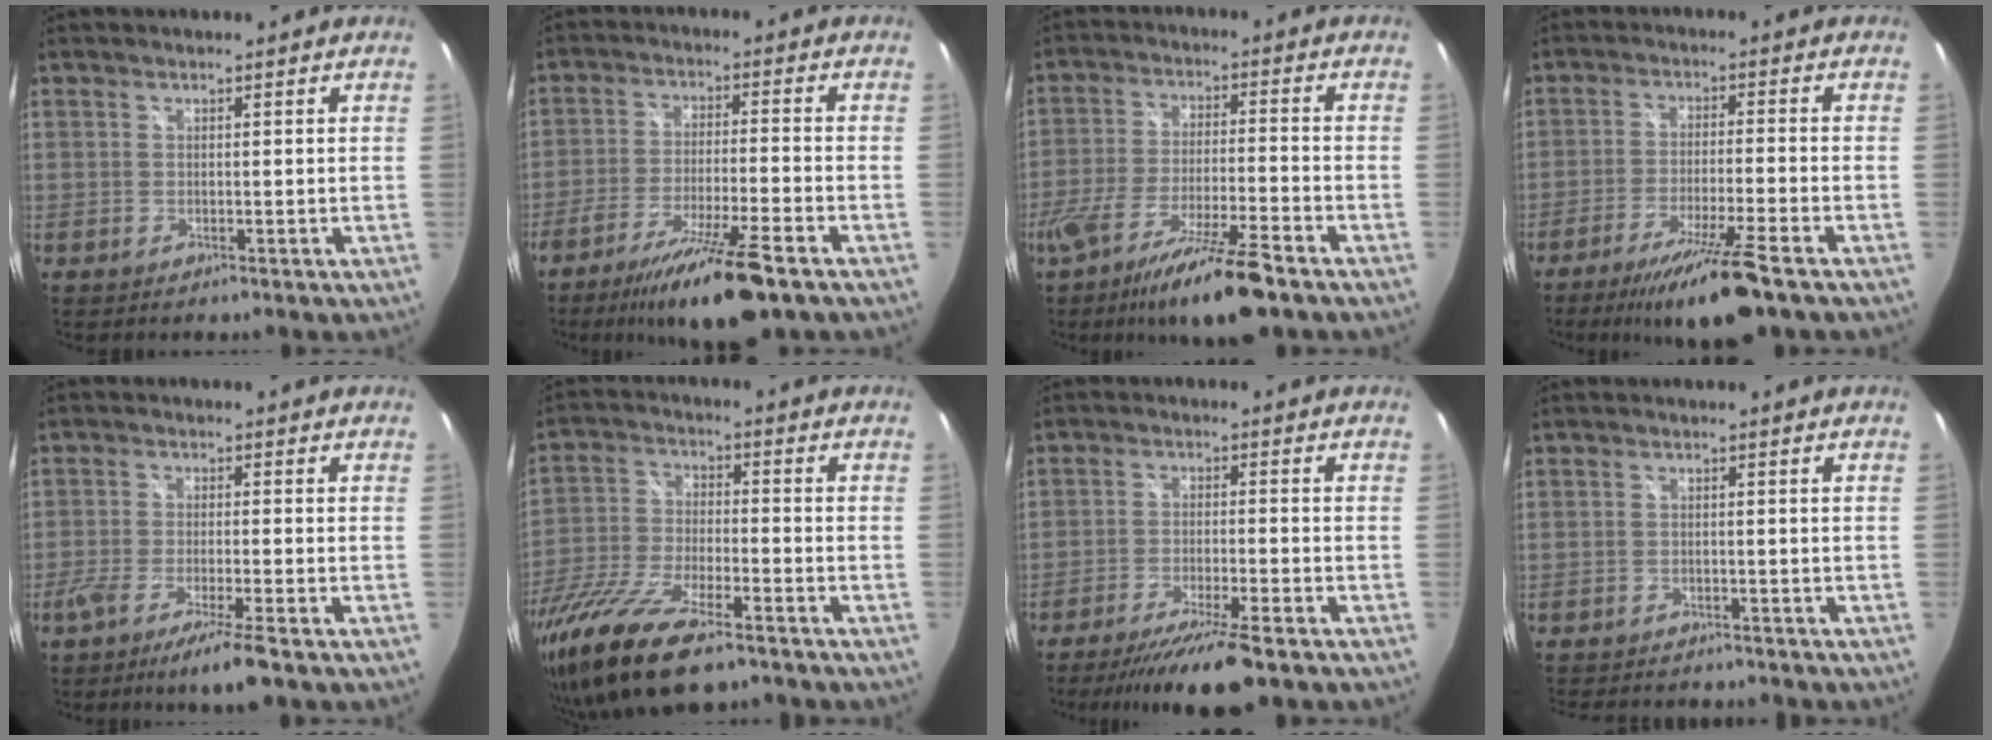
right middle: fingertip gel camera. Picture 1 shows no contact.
{"total": 14.1, "force": [-10.1, 1.1, 9.7], "torque": [-0.187, -0.030, -0.169]}
{"total": 15.2, "force": [-10.6, 1.4, 10.7], "torque": [-0.211, -0.039, -0.181]}
{"total": 11.4, "force": [-8.2, 0.0, 7.9], "torque": [-0.158, -0.027, -0.137]}
{"total": 7.8, "force": [-5.5, -0.1, 5.5], "torque": [-0.110, -0.022, -0.097]}
{"total": 20.0, "force": [-14.1, 6.0, 12.8], "torque": [-0.273, -0.057, -0.259]}
{"total": 11.9, "force": [-9.5, 0.8, 7.2], "torque": [-0.145, -0.025, -0.154]}
{"total": 8.0, "force": [-7.3, 2.1, 2.5], "torque": [-0.062, -0.012, -0.107]}